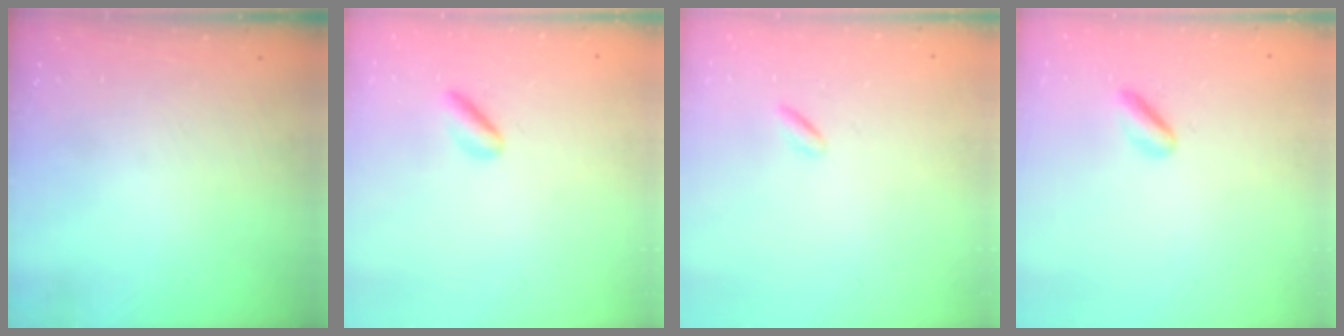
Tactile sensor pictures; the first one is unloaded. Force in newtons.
{"total": 2.7, "press": 2.6, "slide": 0.7}
{"total": 1.2, "press": 1.1, "slide": 0.4}
{"total": 2.1, "press": 1.9, "slide": 0.9}